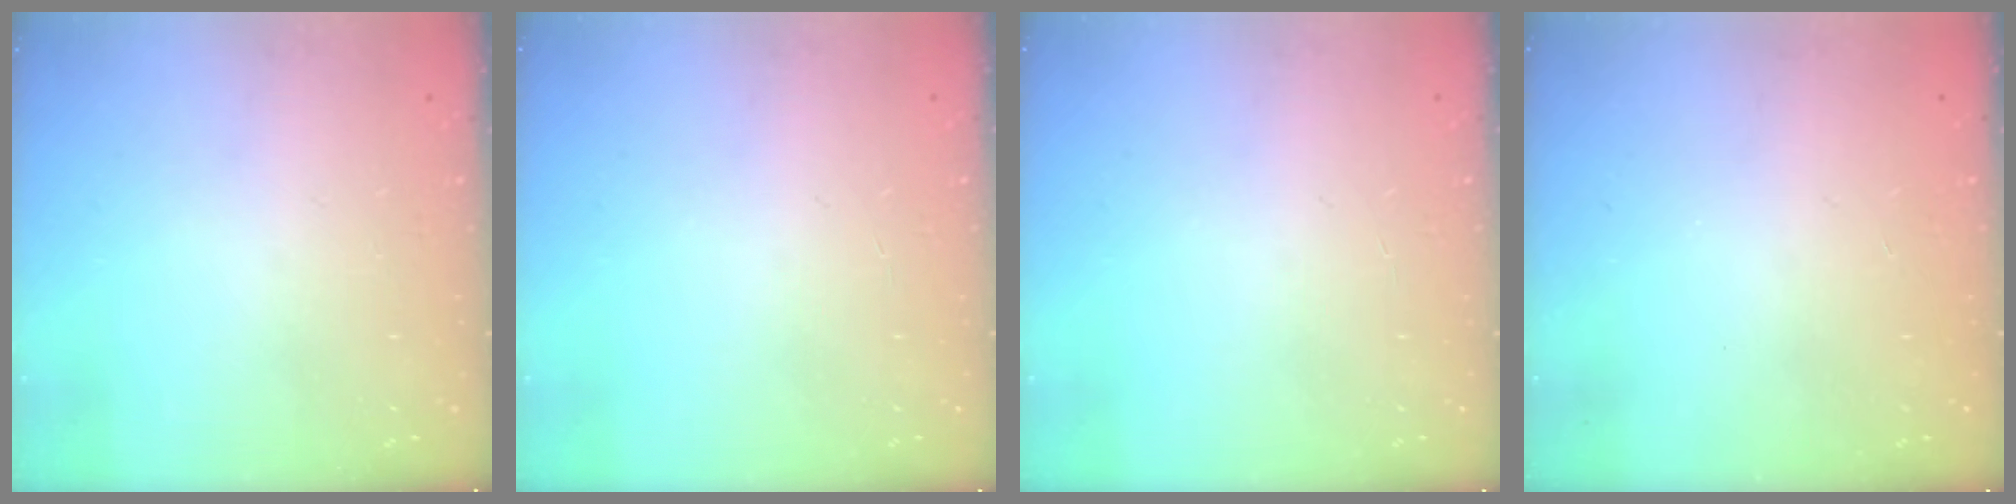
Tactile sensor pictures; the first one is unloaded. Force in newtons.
{"total": 2.3, "press": 2.3, "slide": 0.2}
{"total": 2.3, "press": 2.3, "slide": 0.2}
{"total": 0.0}